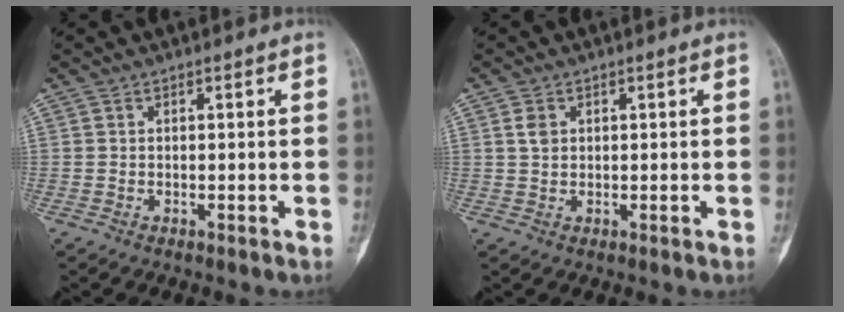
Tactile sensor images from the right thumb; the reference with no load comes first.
{"total": 2.5, "force": [0.9, 1.8, 1.4], "torque": [-0.018, 0.000, 0.016]}